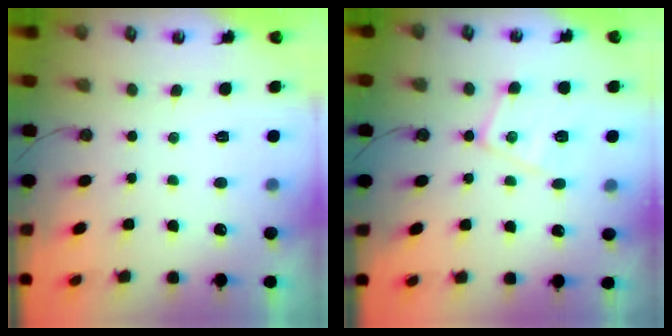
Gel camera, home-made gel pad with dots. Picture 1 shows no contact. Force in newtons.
{"total": 12.4, "press": 12.4, "slide": 0.8}